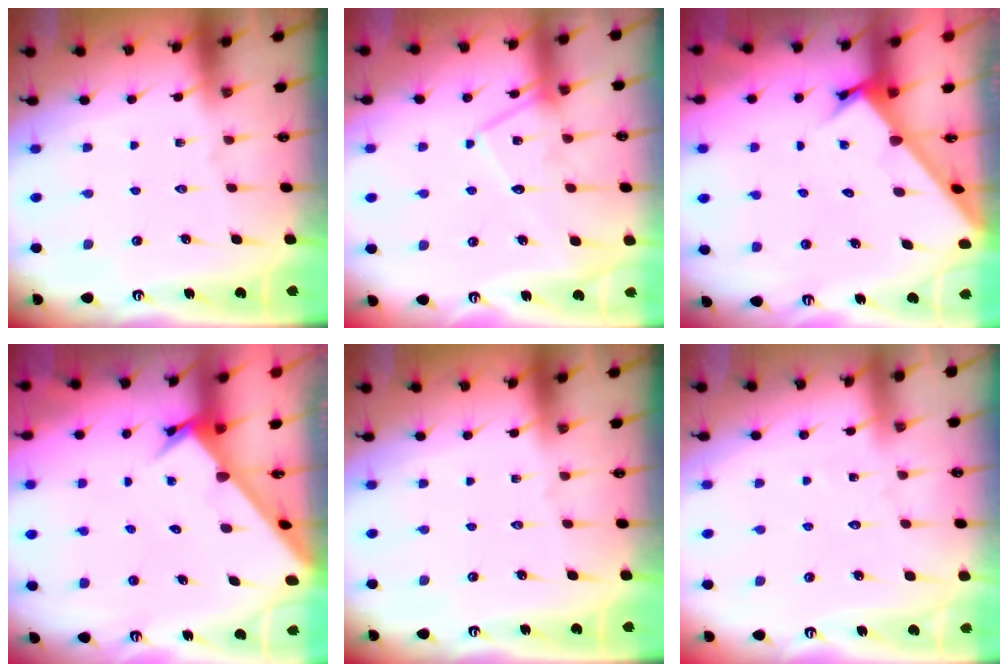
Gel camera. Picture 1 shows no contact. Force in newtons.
{"total": 13.5, "press": 13.4, "slide": 1.1}
{"total": 2.9, "press": 2.9, "slide": 0.2}
{"total": 2.8, "press": 2.8, "slide": 0.3}
{"total": 0.0}
{"total": 2.6, "press": 2.6, "slide": 0.2}